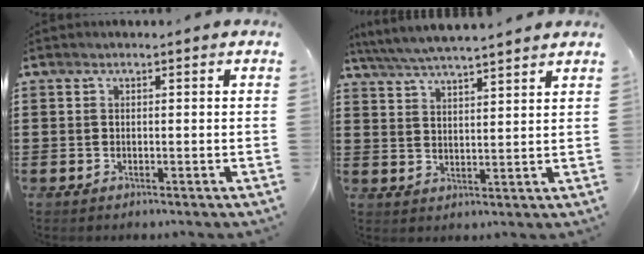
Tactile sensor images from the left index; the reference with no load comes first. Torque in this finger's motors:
{"motor_torque": [1.57, -0.57, 0.31, 0.19]}